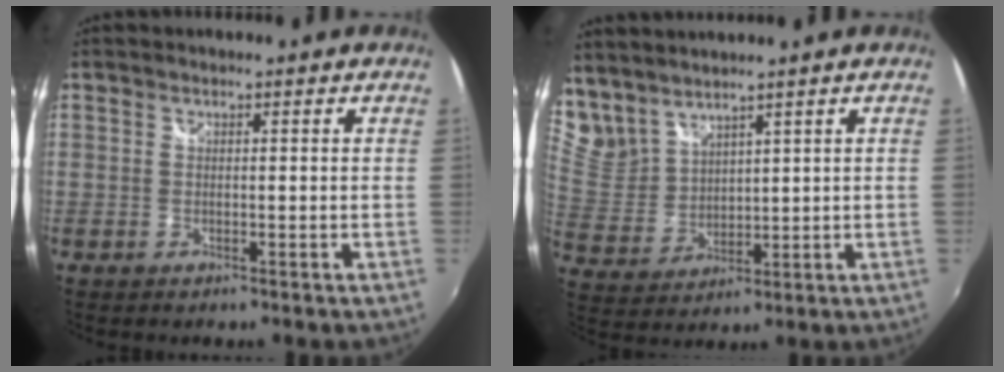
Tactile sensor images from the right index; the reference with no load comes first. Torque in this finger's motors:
{"motor_torque": [0.72, 0.95, 0.04, -0.01]}